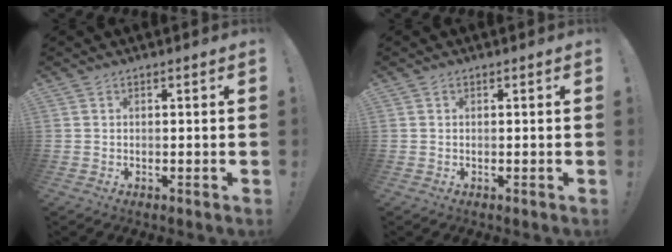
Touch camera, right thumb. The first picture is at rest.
{"total": 0.0}